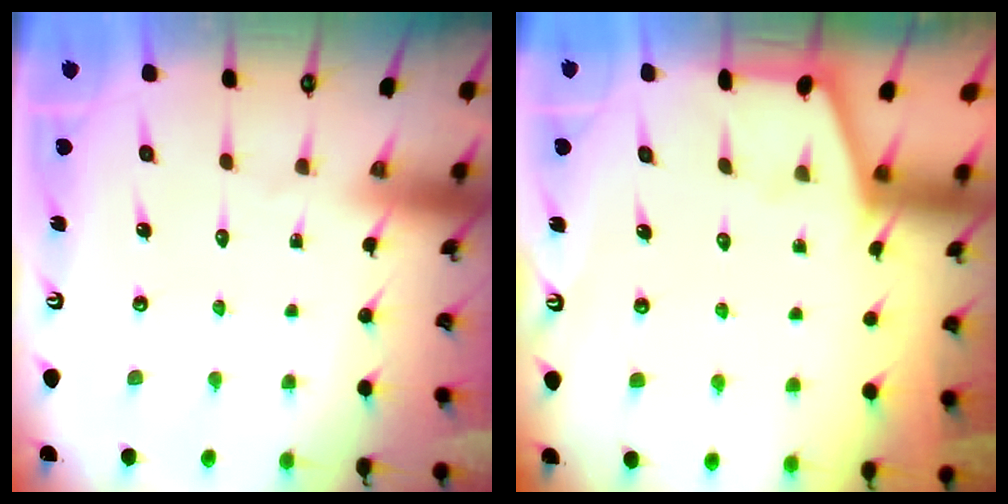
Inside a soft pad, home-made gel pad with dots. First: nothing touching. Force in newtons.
{"total": 1.3, "press": 1.2, "slide": 0.2}